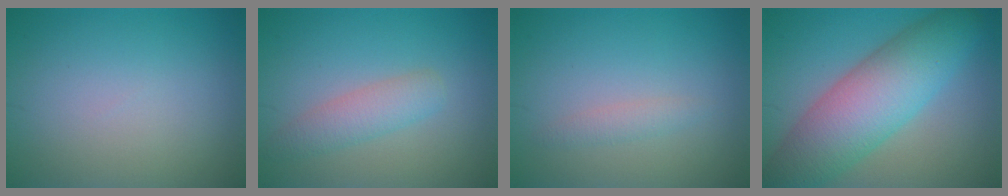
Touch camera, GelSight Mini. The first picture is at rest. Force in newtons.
{"total": 2.7, "press": 2.7, "slide": 0.1}
{"total": 1.2, "press": 1.2, "slide": 0.0}
{"total": 9.2, "press": 9.2, "slide": 0.2}